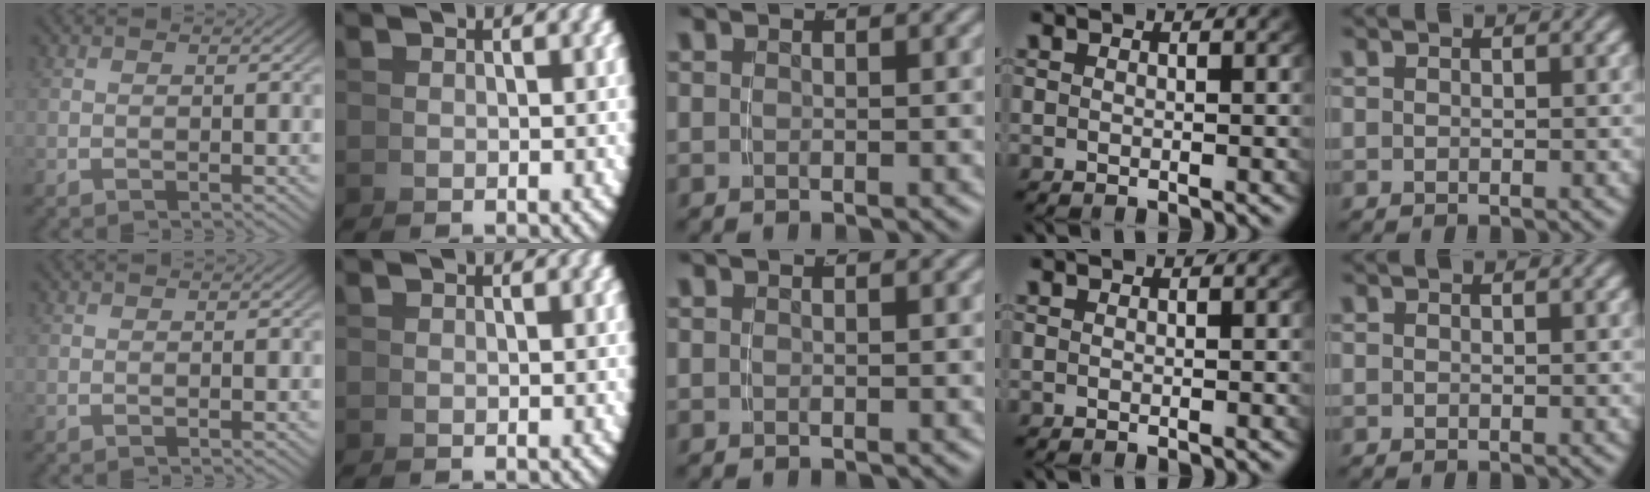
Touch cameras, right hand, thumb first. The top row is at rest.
{}